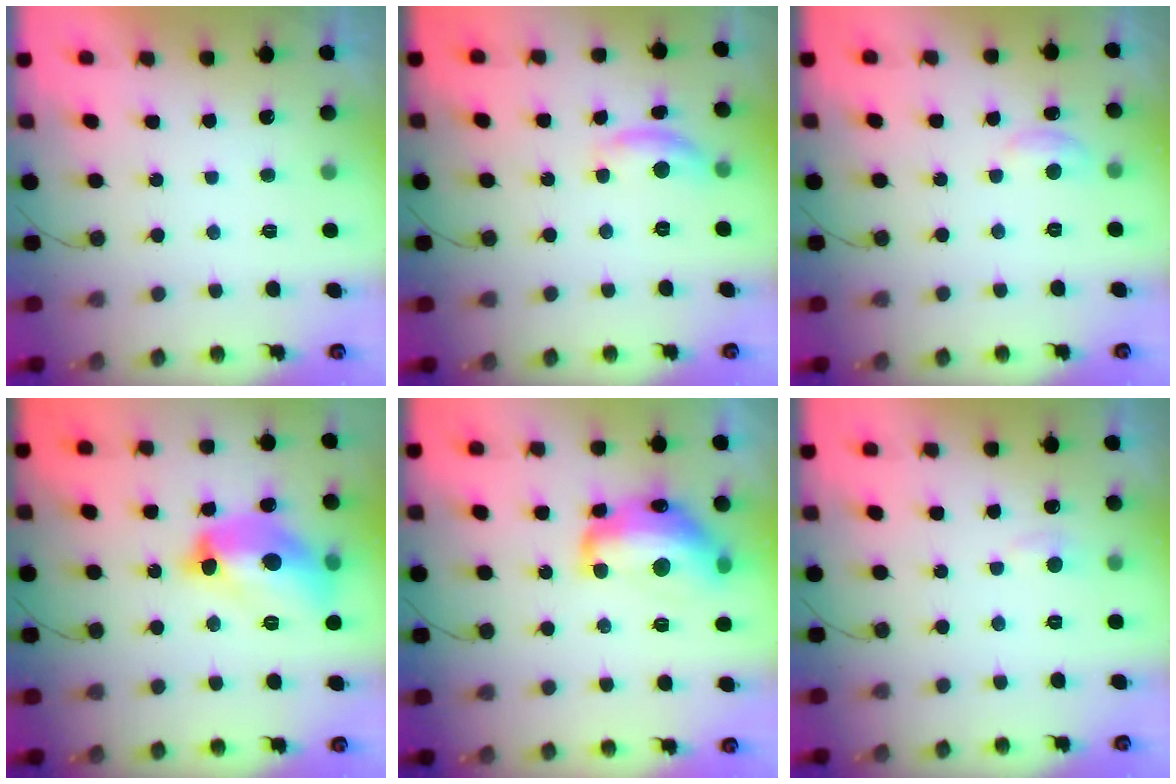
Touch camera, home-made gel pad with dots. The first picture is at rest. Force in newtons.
{"total": 9.2, "press": 9.2, "slide": 0.4}
{"total": 5.5, "press": 5.5, "slide": 0.6}
{"total": 16.2, "press": 16.2, "slide": 1.4}
{"total": 16.1, "press": 16.0, "slide": 1.1}
{"total": 4.1, "press": 4.1, "slide": 0.5}